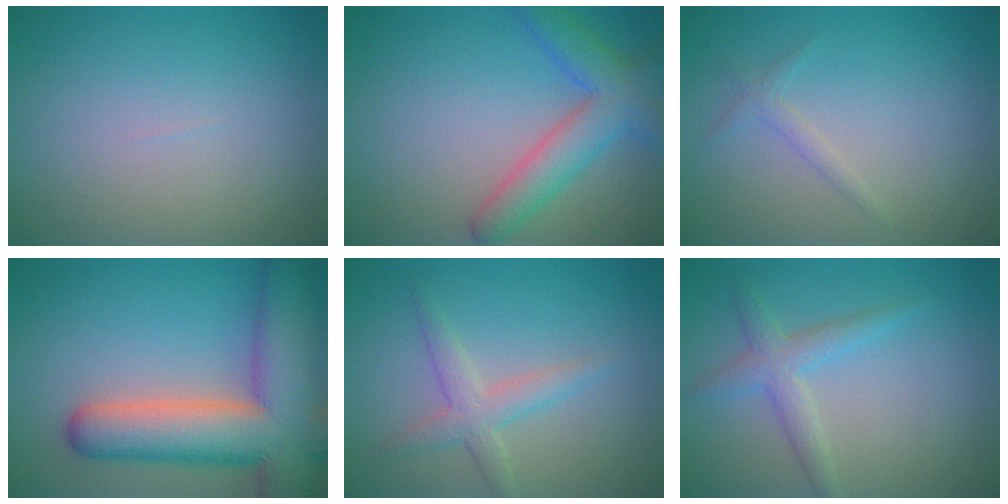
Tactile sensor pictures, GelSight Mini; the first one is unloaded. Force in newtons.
{"total": 5.3, "press": 5.3, "slide": 0.2}
{"total": 1.1, "press": 1.1, "slide": 0.0}
{"total": 12.8, "press": 12.8, "slide": 0.9}
{"total": 2.7, "press": 2.7, "slide": 0.0}
{"total": 2.6, "press": 2.6, "slide": 0.0}